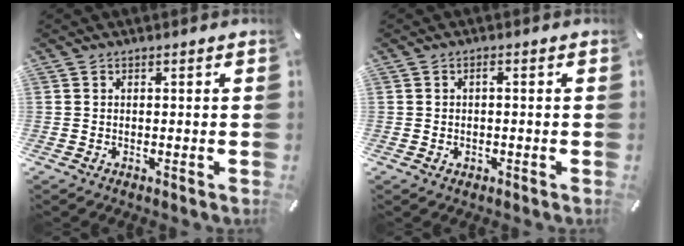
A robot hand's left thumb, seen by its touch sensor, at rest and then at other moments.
{"total": 1.5, "force": [-0.2, 0.8, 1.3], "torque": [-0.025, 0.006, -0.005]}